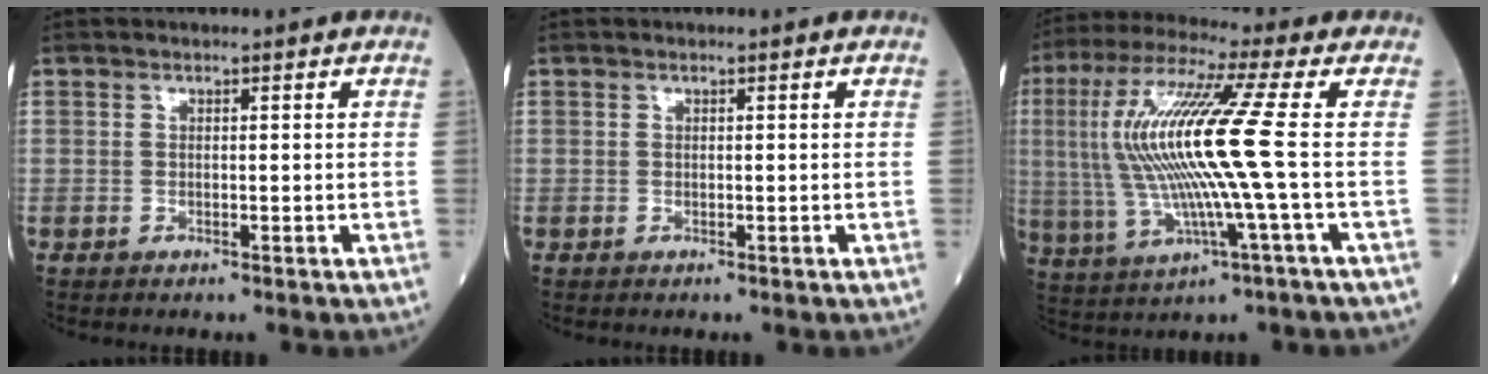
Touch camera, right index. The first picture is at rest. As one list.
[{"total": 0.0}, {"total": 16.4, "force": [0.4, -0.2, 16.4], "torque": [-0.352, 0.012, 0.001]}]